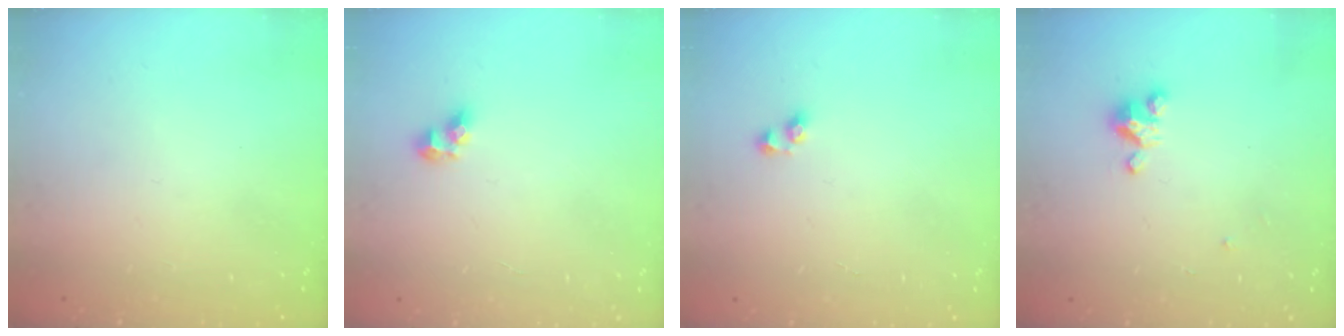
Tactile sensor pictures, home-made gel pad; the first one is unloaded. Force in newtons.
{"total": 5.2, "press": 5.2, "slide": 0.4}
{"total": 2.7, "press": 2.6, "slide": 0.6}
{"total": 2.9, "press": 2.9, "slide": 0.3}